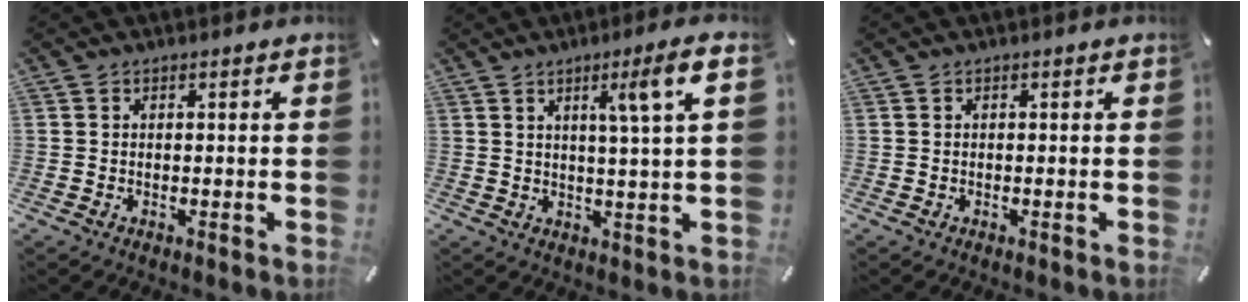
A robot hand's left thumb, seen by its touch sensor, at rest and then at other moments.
{"total": 7.4, "force": [3.2, -0.3, 6.7], "torque": [-0.114, -0.008, 0.044]}
{"total": 0.0}